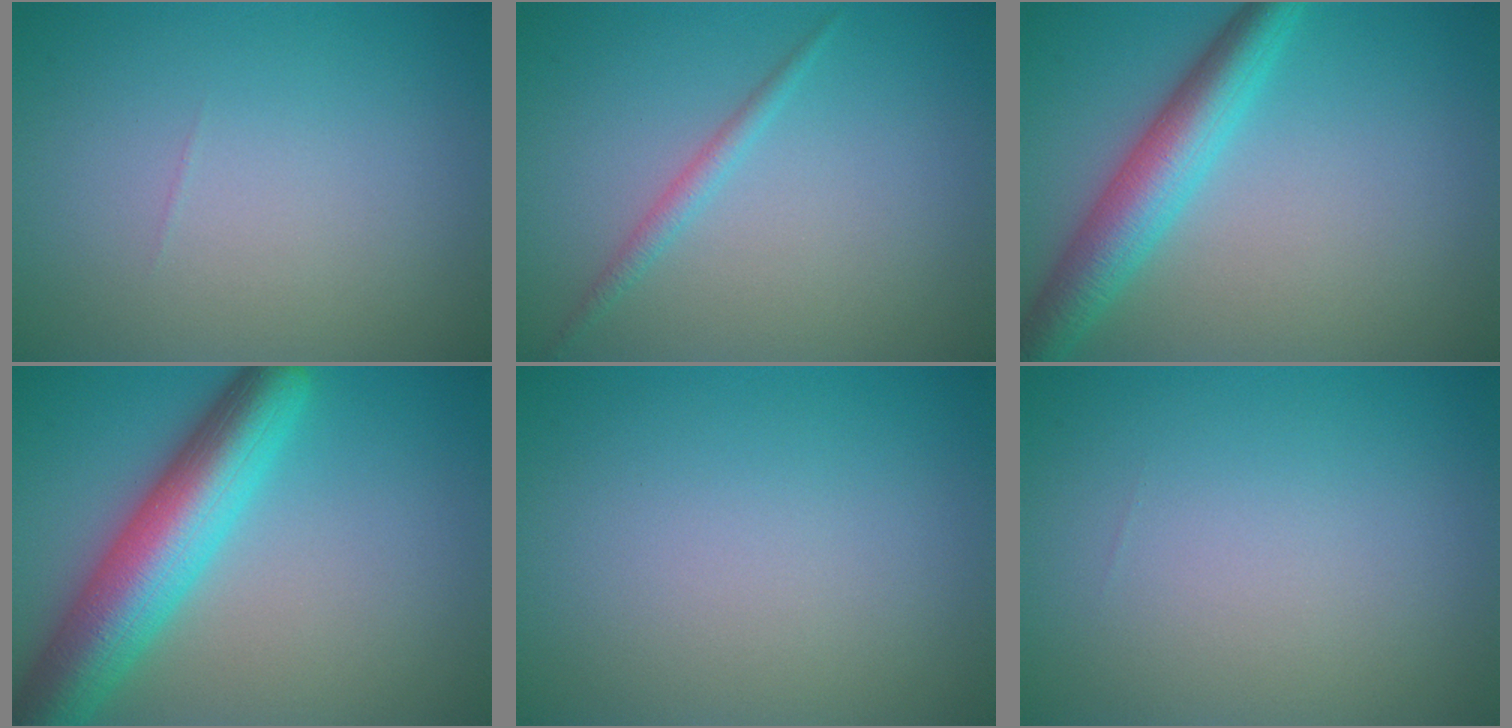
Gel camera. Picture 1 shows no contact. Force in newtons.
{"total": 1.3, "press": 1.3, "slide": 0.1}
{"total": 5.5, "press": 5.5, "slide": 0.0}
{"total": 9.0, "press": 9.0, "slide": 0.3}
{"total": 0.0}
{"total": 0.0}